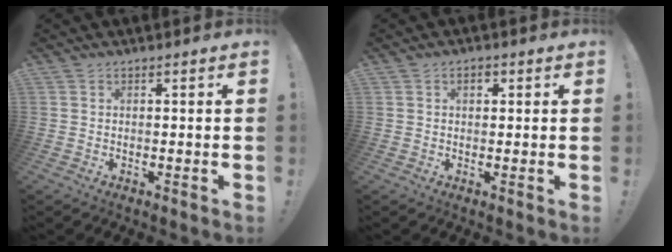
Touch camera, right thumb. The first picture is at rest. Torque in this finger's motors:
{"motor_torque": [-0.16, 0.70, 0.12, 0.07, 0.00]}